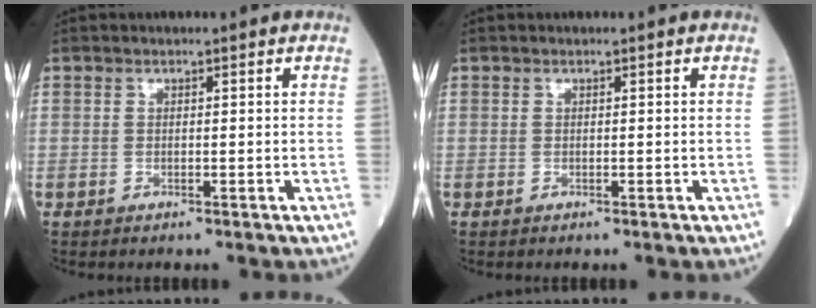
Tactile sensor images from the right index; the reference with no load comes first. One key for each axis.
{"total": 0.0}